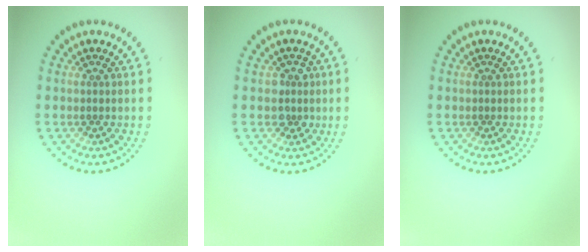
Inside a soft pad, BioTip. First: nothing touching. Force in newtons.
{"total": 1.8, "press": 1.5, "slide": 0.9}
{"total": 0.0}